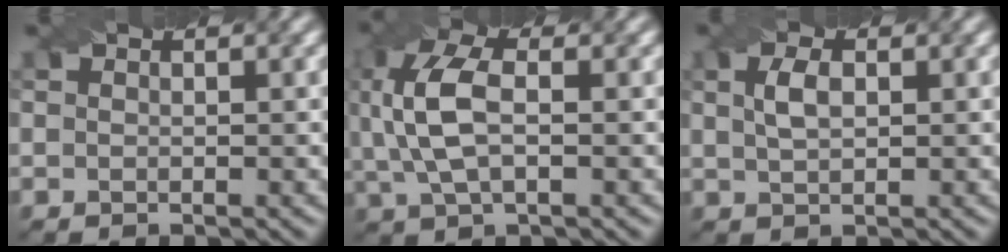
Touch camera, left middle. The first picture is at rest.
{"total": 6.5, "force": [0.8, 3.3, 5.5], "torque": [-0.138, 0.010, 0.013]}
{"total": 2.2, "force": [0.6, 1.2, 1.8], "torque": [-0.041, 0.003, 0.014]}